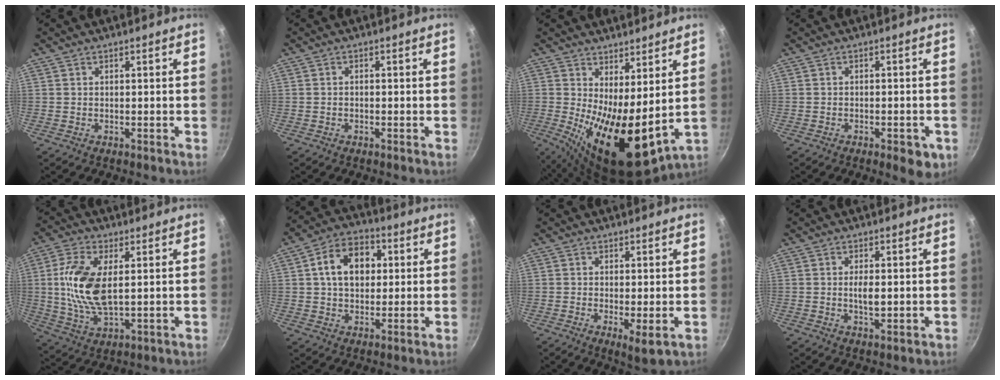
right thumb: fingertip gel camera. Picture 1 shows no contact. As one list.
[{"total": 0.7, "force": [-0.4, 0.3, 0.4], "torque": [-0.011, 0.006, -0.009]}, {"total": 13.7, "force": [1.4, 5.4, 12.5], "torque": [-0.178, -0.034, 0.034]}, {"total": 7.8, "force": [-2.8, 3.7, 6.3], "torque": [-0.043, 0.006, -0.032]}, {"total": 13.0, "force": [1.8, 6.3, 11.3], "torque": [-0.224, -0.001, 0.037]}, {"total": 12.0, "force": [2.3, 8.7, 8.0], "torque": [-0.096, 0.016, 0.025]}, {"total": 4.3, "force": [-0.8, 1.2, 4.1], "torque": [-0.067, -0.016, -0.009]}, {"total": 3.7, "force": [-0.1, 1.4, 3.4], "torque": [-0.061, -0.002, -0.003]}]